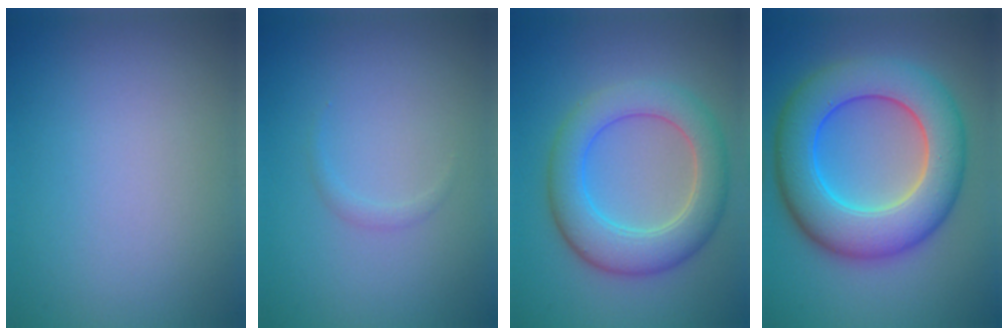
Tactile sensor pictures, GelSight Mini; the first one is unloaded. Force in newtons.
{"total": 0.6, "press": 0.6, "slide": 0.1}
{"total": 6.2, "press": 6.2, "slide": 0.2}
{"total": 9.9, "press": 9.9, "slide": 0.5}